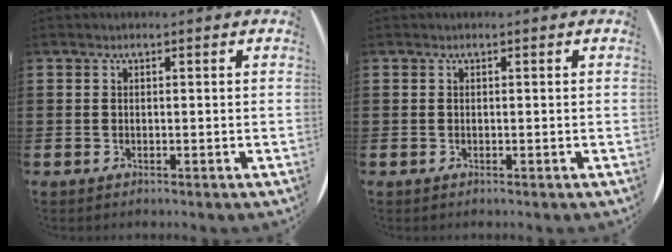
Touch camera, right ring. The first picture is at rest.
{"total": 0.0}